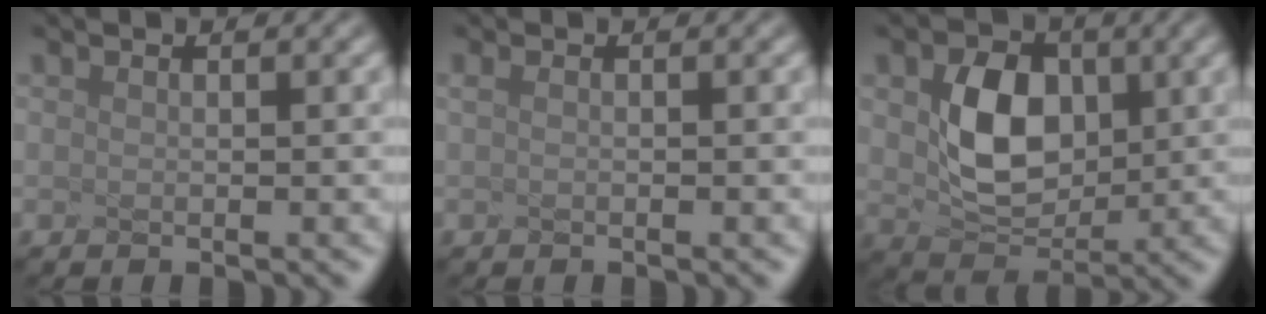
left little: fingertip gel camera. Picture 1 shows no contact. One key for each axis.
{"total": 0.5, "fx": 0.0, "fy": 0.3, "fz": 0.4, "tx": -0.011, "ty": 0.007, "tz": -0.002}
{"total": 4.5, "fx": -0.4, "fy": 3.2, "fz": 3.2, "tx": -0.102, "ty": -0.011, "tz": 0.037}